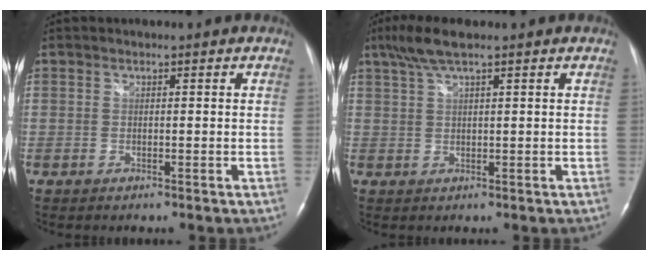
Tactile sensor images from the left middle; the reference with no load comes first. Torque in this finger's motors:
{"motor_torque": [0.45, -0.28, 0.02, 0.03]}